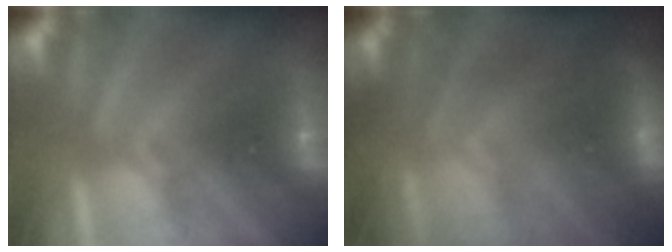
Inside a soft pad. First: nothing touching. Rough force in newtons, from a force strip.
{"total": 8.7}